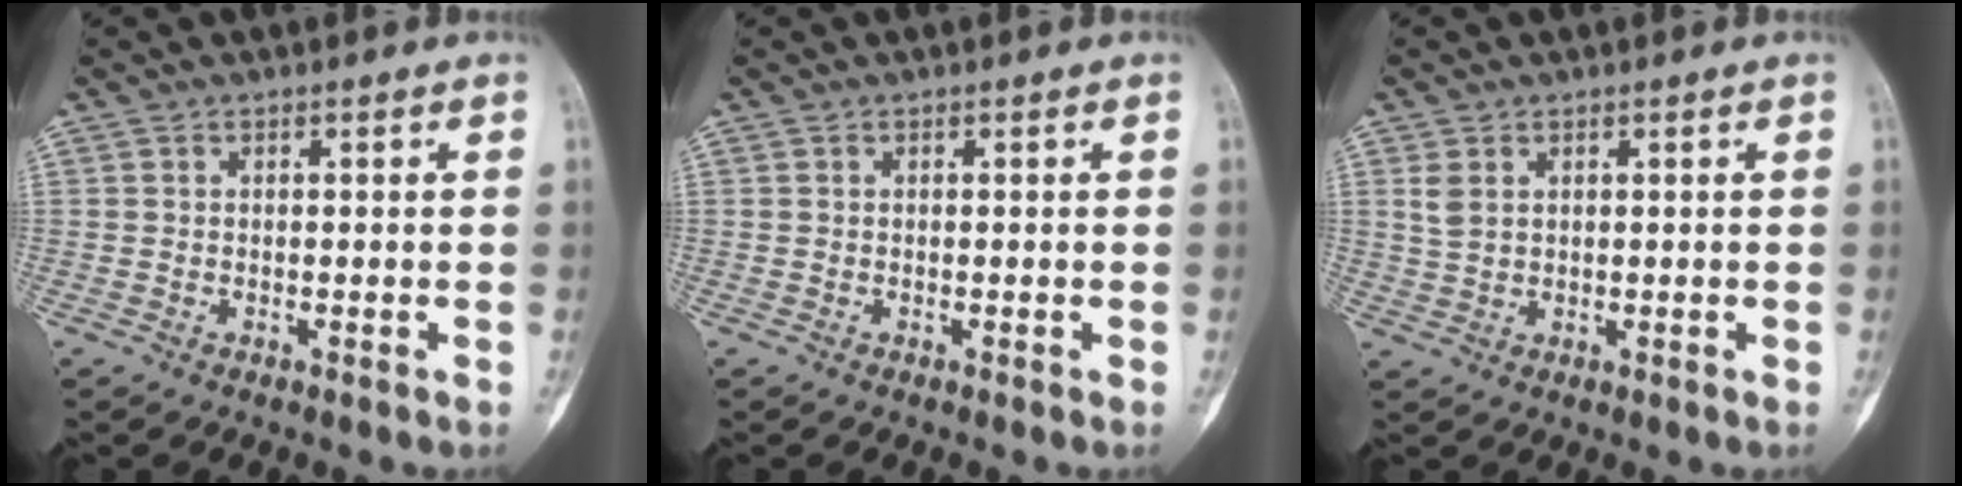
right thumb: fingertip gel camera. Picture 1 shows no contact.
{"total": 0.0}
{"total": 2.8, "force": [1.2, 1.9, 1.8], "torque": [-0.033, 0.001, 0.031]}